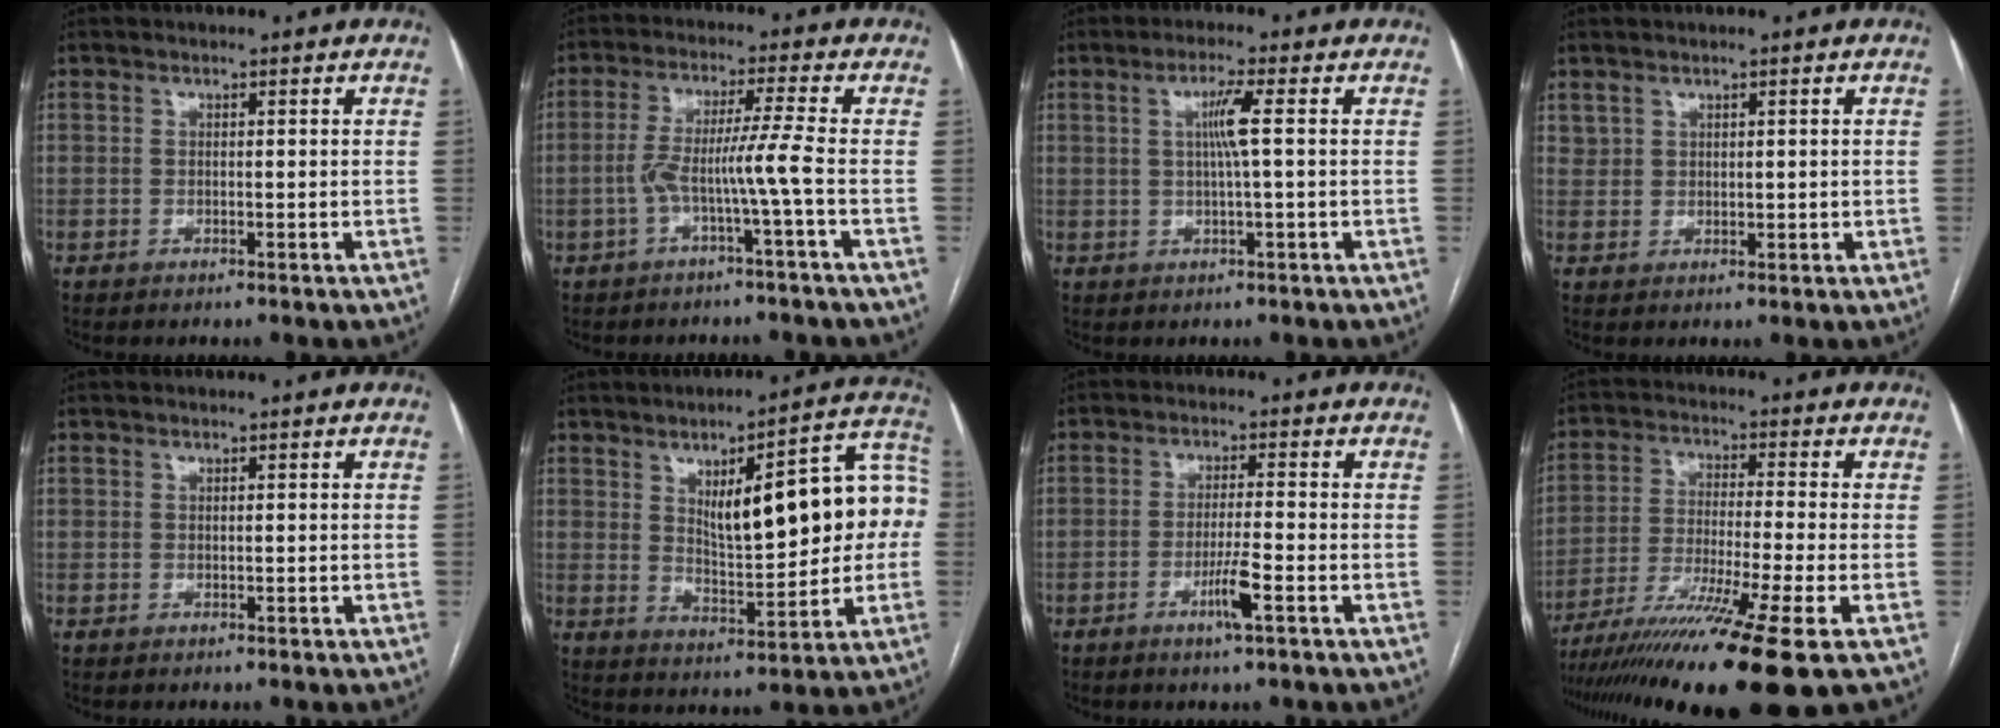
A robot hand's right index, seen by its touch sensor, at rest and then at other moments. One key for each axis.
{"total": 5.8, "fx": -2.0, "fy": -1.7, "fz": 5.2, "tx": -0.107, "ty": 0.020, "tz": -0.034}
{"total": 3.8, "fx": 0.5, "fy": -0.6, "fz": 3.8, "tx": -0.072, "ty": 0.003, "tz": 0.010}
{"total": 1.6, "fx": 1.2, "fy": 1.0, "fz": 0.2, "tx": -0.003, "ty": 0.001, "tz": 0.027}
{"total": 0.0}
{"total": 17.4, "fx": 2.3, "fy": 4.5, "fz": 16.7, "tx": -0.227, "ty": 0.035, "tz": 0.039}
{"total": 4.4, "fx": -2.1, "fy": -0.3, "fz": 3.8, "tx": -0.078, "ty": -0.008, "tz": -0.039}
{"total": 17.0, "fx": -11.5, "fy": -1.8, "fz": 12.4, "tx": -0.204, "ty": -0.048, "tz": -0.197}